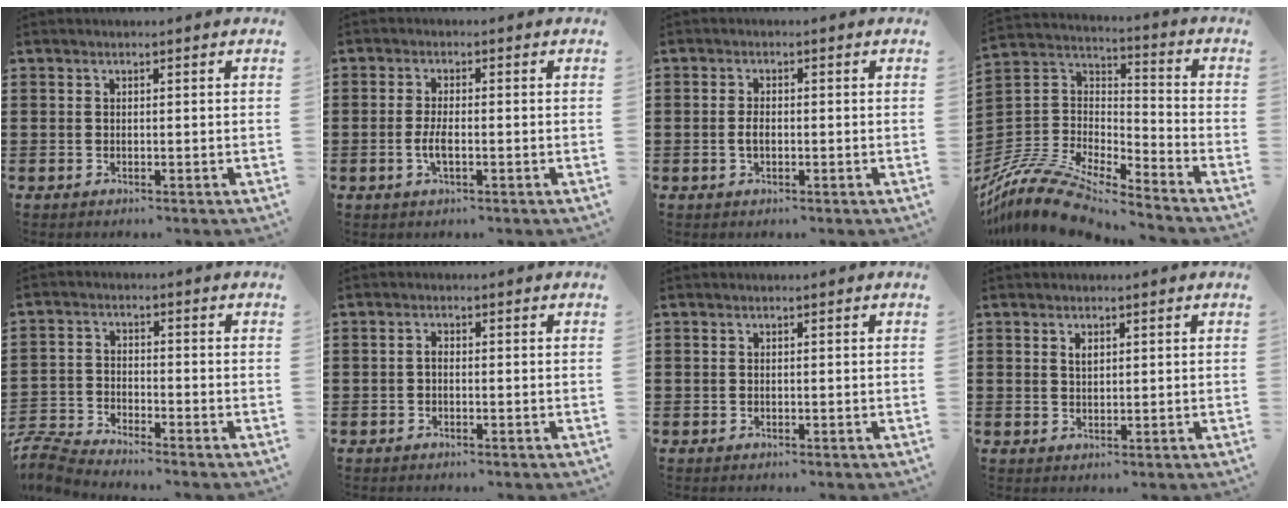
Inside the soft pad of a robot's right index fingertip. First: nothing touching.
{"total": 3.0, "force": [-0.8, 0.8, 2.8], "torque": [-0.057, -0.002, -0.017]}
{"total": 1.9, "force": [-0.3, 1.0, 1.6], "torque": [-0.031, 0.003, -0.005]}
{"total": 11.6, "force": [-10.5, 2.3, 4.3], "torque": [-0.113, 0.011, -0.219]}
{"total": 4.6, "force": [-4.6, 0.2, 0.5], "torque": [-0.041, -0.009, -0.102]}
{"total": 1.0, "force": [-0.5, 0.4, 0.8], "torque": [-0.016, -0.002, -0.009]}
{"total": 0.0}
{"total": 1.3, "force": [0.7, 0.7, 0.8], "torque": [-0.018, 0.005, 0.012]}